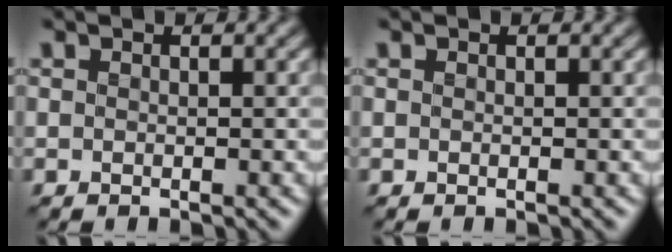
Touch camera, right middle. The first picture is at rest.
{"total": 0.0}